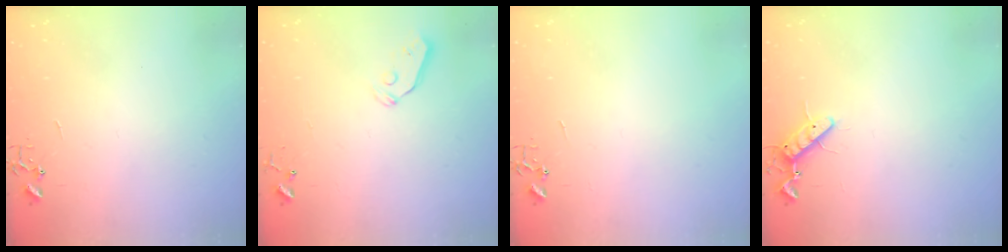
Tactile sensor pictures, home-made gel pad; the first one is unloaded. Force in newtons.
{"total": 4.9, "press": 4.8, "slide": 0.8}
{"total": 0.0}
{"total": 8.5, "press": 8.4, "slide": 1.5}